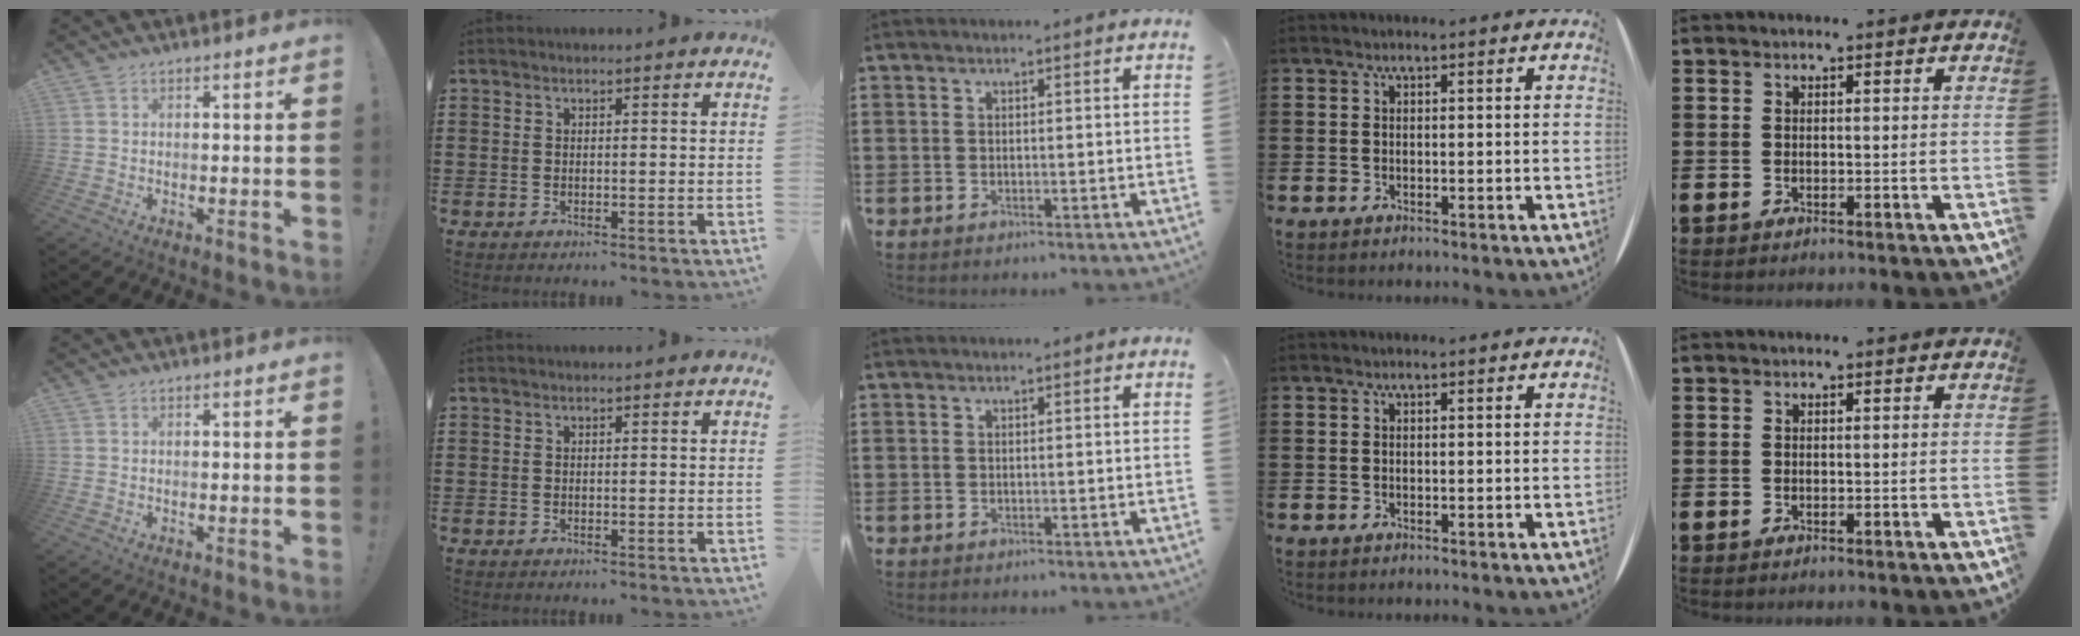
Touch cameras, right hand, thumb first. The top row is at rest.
{}